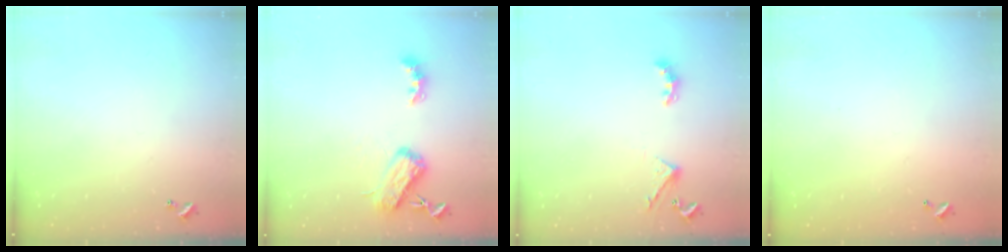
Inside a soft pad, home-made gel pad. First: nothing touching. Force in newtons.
{"total": 5.8, "press": 5.7, "slide": 0.9}
{"total": 2.8, "press": 2.8, "slide": 0.6}
{"total": 2.9, "press": 2.9, "slide": 0.1}